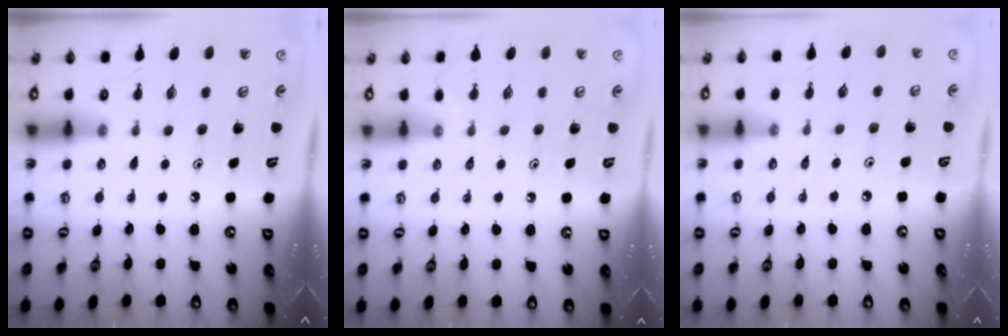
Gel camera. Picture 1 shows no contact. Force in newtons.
{"total": 1.8, "press": 1.7, "slide": 0.4}
{"total": 0.8, "press": 0.7, "slide": 0.3}